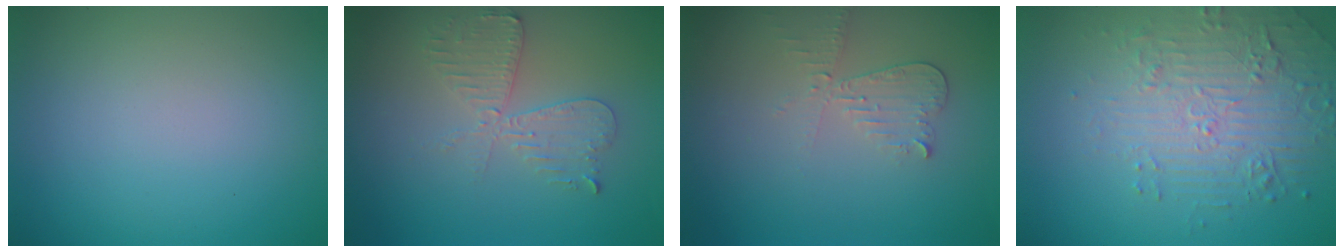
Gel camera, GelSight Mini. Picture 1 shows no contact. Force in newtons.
{"total": 2.6, "press": 2.5, "slide": 0.5}
{"total": 2.1, "press": 2.1, "slide": 0.1}
{"total": 4.7, "press": 3.5, "slide": 3.2}